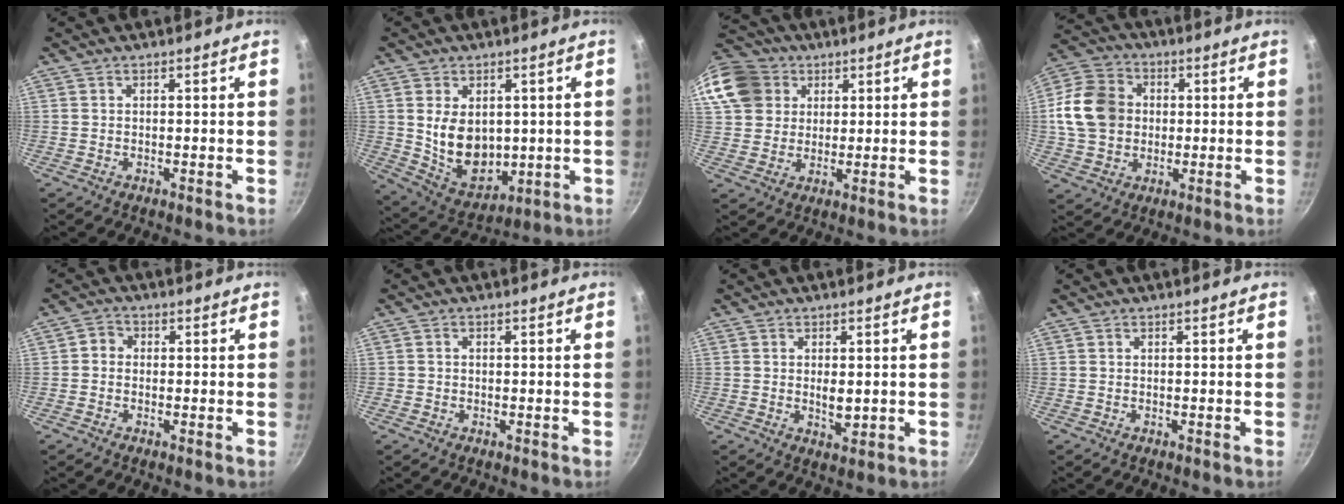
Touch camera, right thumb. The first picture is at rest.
{"total": 12.5, "force": [1.4, 9.0, 8.6], "torque": [-0.115, -0.026, 0.053]}
{"total": 14.2, "force": [5.8, 11.7, 5.6], "torque": [-0.106, 0.015, 0.106]}
{"total": 13.8, "force": [1.0, 11.4, 7.8], "torque": [-0.122, 0.016, 0.009]}
{"total": 2.5, "force": [-0.2, 2.2, 1.1], "torque": [-0.011, 0.007, -0.014]}
{"total": 0.9, "force": [-0.2, 0.8, 0.2], "torque": [-0.001, 0.001, -0.004]}
{"total": 3.3, "force": [0.2, 1.6, 2.9], "torque": [-0.048, -0.007, 0.007]}
{"total": 0.0}